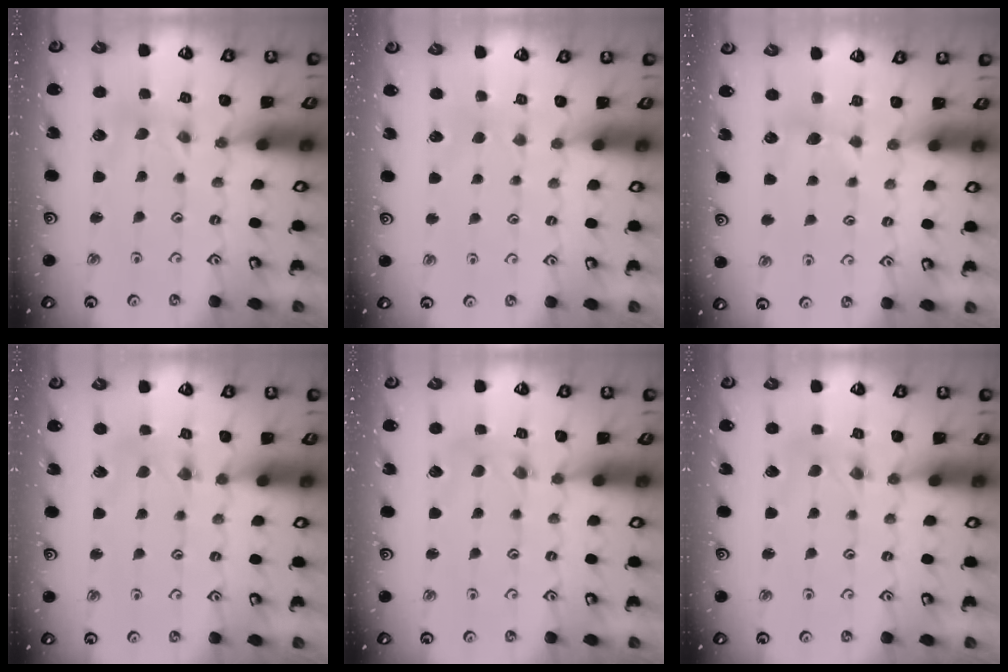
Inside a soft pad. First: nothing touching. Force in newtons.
{"total": 2.0, "press": 2.0, "slide": 0.3}
{"total": 3.6, "press": 3.6, "slide": 0.6}
{"total": 1.5, "press": 1.4, "slide": 0.3}
{"total": 1.7, "press": 1.7, "slide": 0.3}
{"total": 1.3, "press": 1.3, "slide": 0.2}